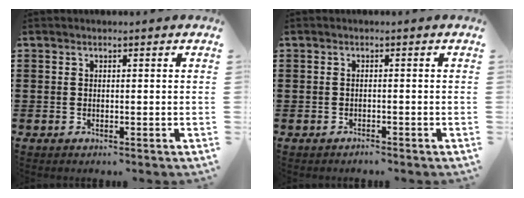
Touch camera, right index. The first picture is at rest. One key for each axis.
{"total": 0.7, "fx": -0.6, "fy": 0.0, "fz": 0.1, "tx": -0.006, "ty": -0.003, "tz": -0.013}